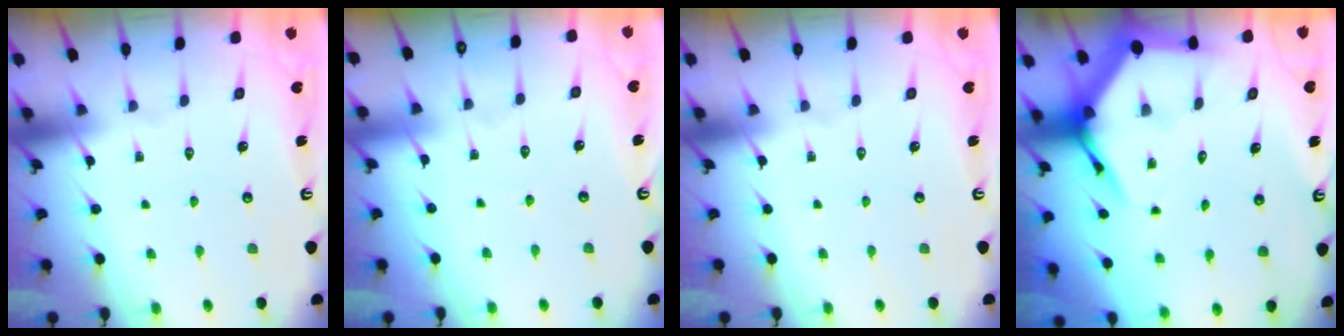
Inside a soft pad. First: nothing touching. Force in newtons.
{"total": 2.8, "press": 2.8, "slide": 0.3}
{"total": 0.0}
{"total": 6.3, "press": 6.3, "slide": 0.7}